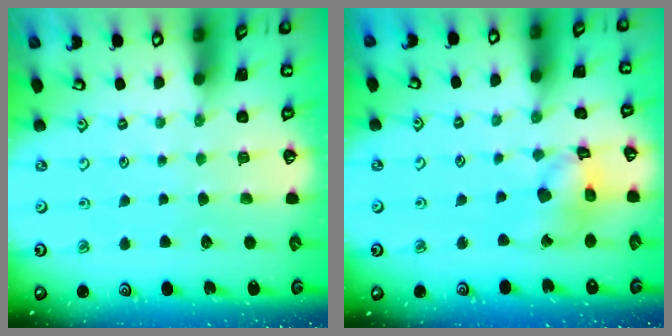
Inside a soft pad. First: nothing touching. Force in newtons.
{"total": 13.3, "press": 13.2, "slide": 1.7}